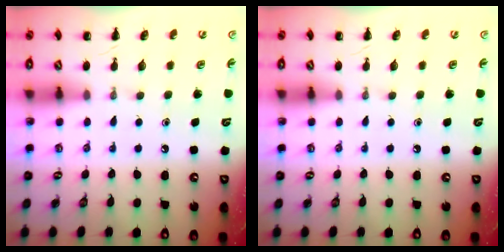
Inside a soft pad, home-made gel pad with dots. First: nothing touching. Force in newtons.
{"total": 0.0}